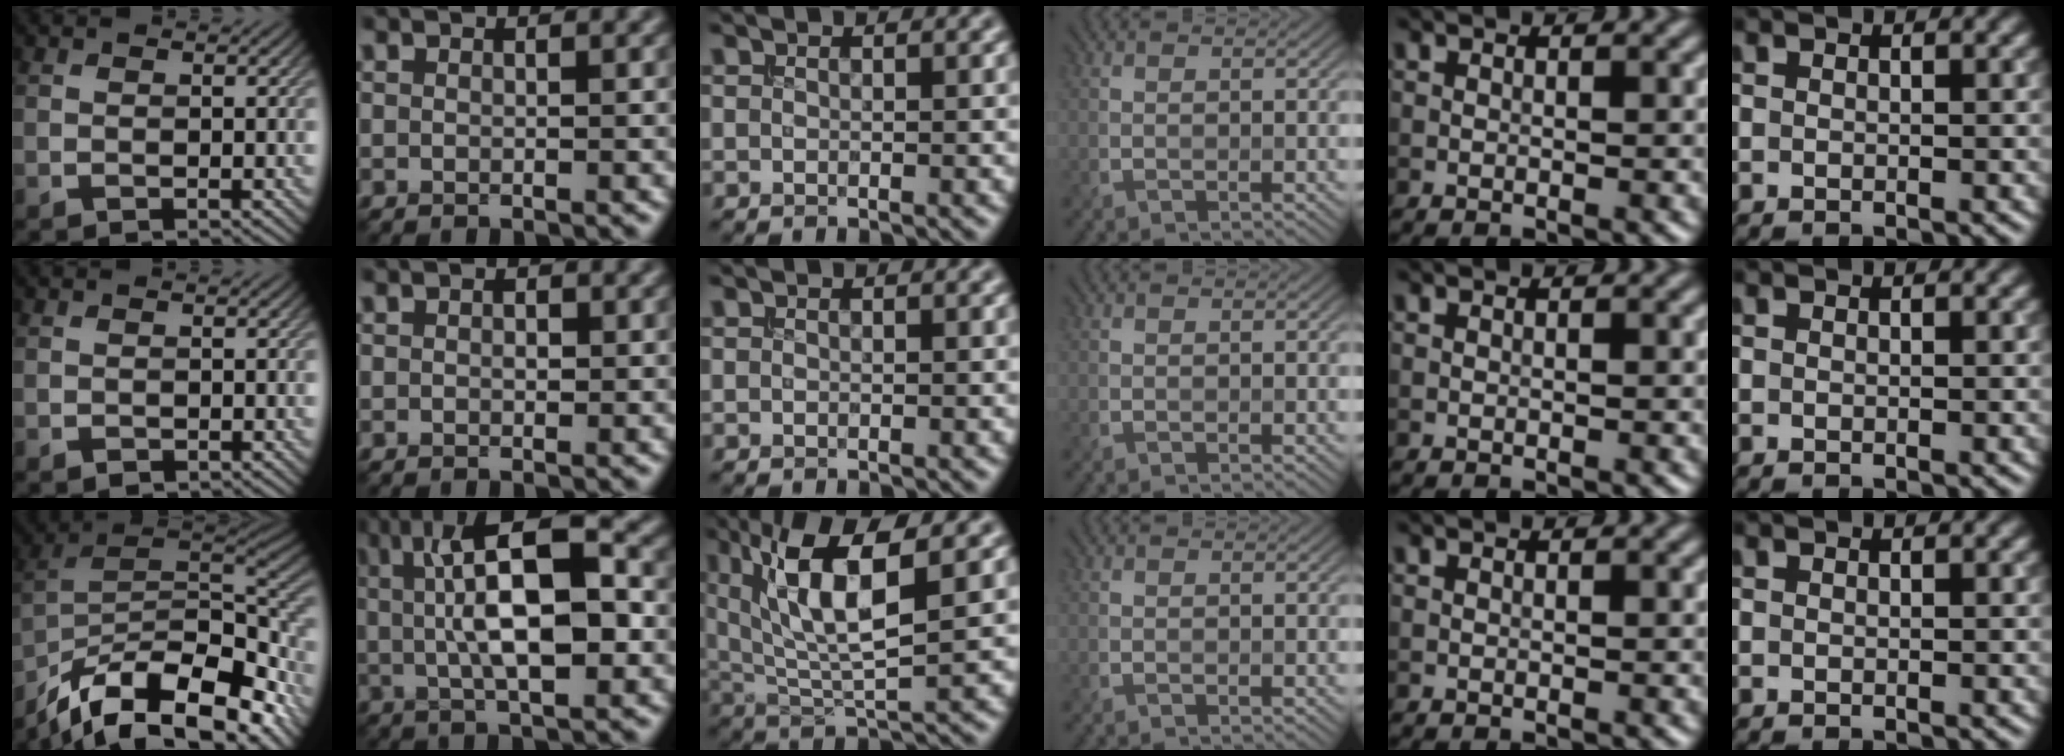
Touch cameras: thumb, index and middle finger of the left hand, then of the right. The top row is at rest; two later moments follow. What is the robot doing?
{"motion": "insert", "object": "bucket"}